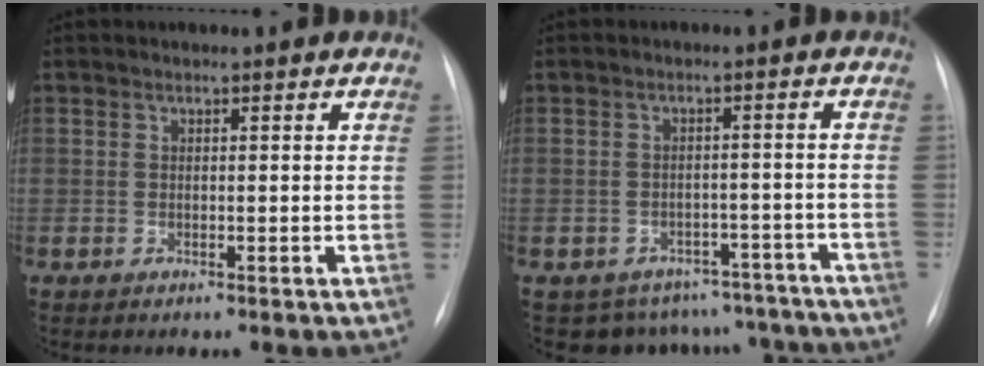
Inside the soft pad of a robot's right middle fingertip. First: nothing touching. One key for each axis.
{"total": 12.7, "fx": -11.1, "fy": 6.1, "fz": 0.8, "tx": 0.001, "ty": 0.031, "tz": -0.118}